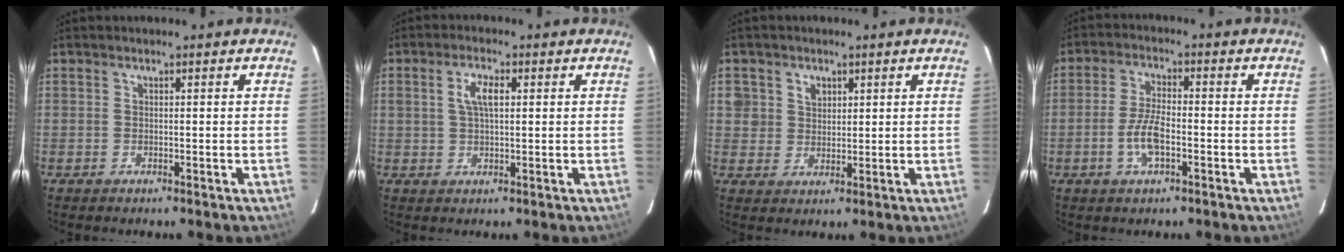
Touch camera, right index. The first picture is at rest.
{"total": 4.2, "force": [1.0, 1.7, 3.7], "torque": [-0.070, 0.008, 0.019]}
{"total": 4.2, "force": [1.3, 3.8, 0.9], "torque": [-0.006, 0.017, 0.027]}
{"total": 6.3, "force": [-2.3, 2.2, 5.5], "torque": [-0.117, 0.002, -0.045]}